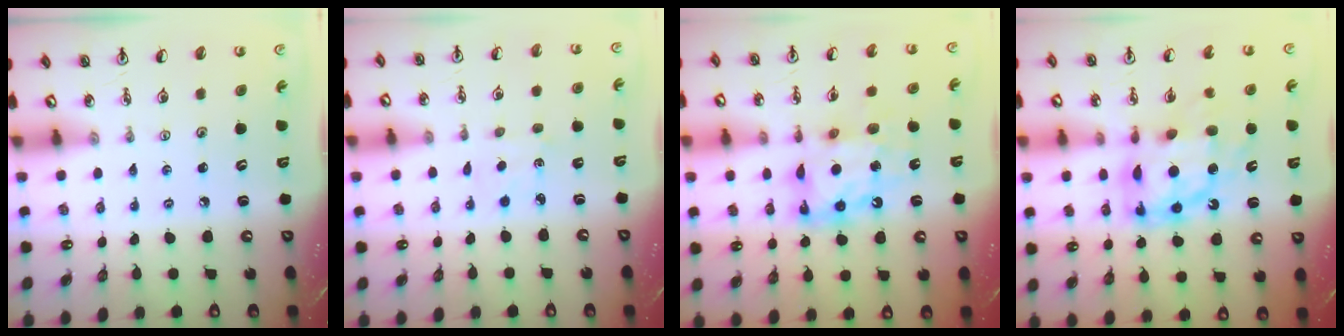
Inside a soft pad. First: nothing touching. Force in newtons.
{"total": 2.7, "press": 2.7, "slide": 0.4}
{"total": 12.2, "press": 12.1, "slide": 1.3}
{"total": 14.5, "press": 14.5, "slide": 1.3}